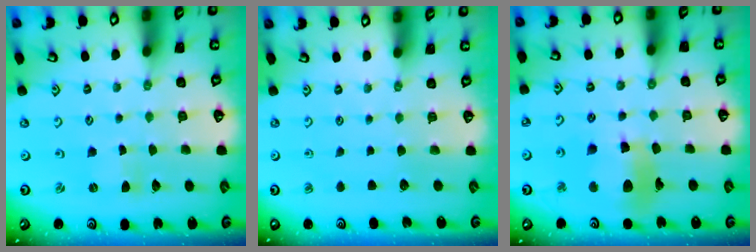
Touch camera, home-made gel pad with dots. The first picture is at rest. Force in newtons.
{"total": 0.0}
{"total": 14.4, "press": 14.2, "slide": 2.0}